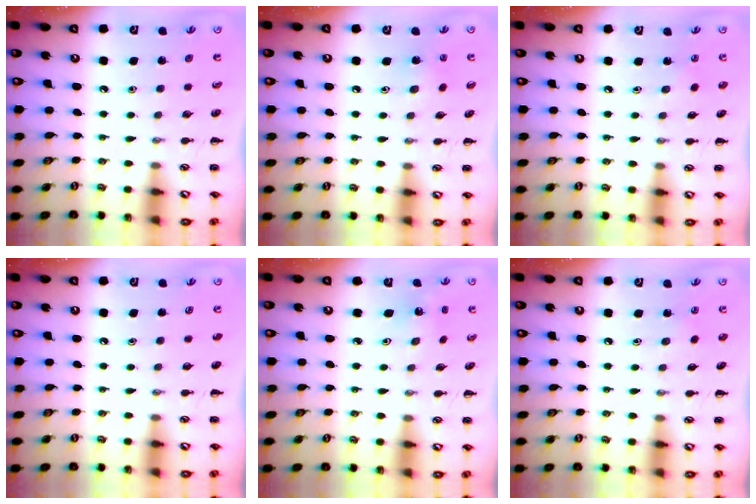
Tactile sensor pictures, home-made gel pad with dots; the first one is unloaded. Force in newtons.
{"total": 6.3, "press": 6.1, "slide": 1.7}
{"total": 4.0, "press": 3.9, "slide": 1.0}
{"total": 0.0}
{"total": 2.3, "press": 2.2, "slide": 0.8}
{"total": 4.0, "press": 3.9, "slide": 1.0}